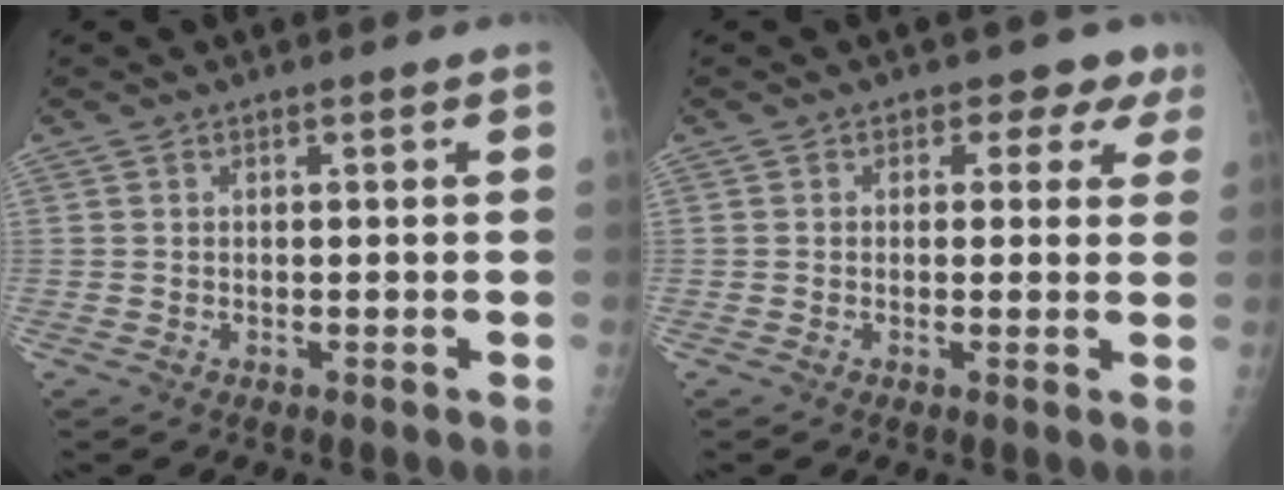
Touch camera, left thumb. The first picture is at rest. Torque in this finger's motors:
{"motor_torque": [-0.29, -0.17, -0.18, 0.02, 0.05]}